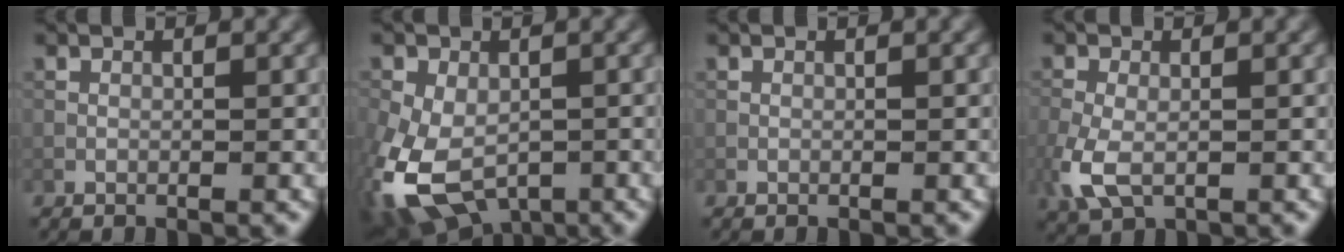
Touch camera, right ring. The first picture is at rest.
{"total": 11.5, "force": [-4.6, 6.8, 8.1], "torque": [-0.190, -0.044, -0.075]}
{"total": 0.0}
{"total": 4.6, "force": [-1.4, 2.7, 3.4], "torque": [-0.090, -0.012, -0.028]}